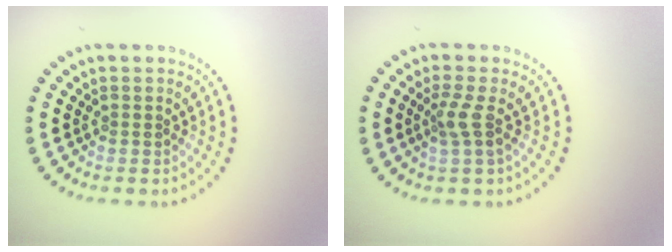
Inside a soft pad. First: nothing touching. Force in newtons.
{"total": 1.9, "press": 1.4, "slide": 1.3}